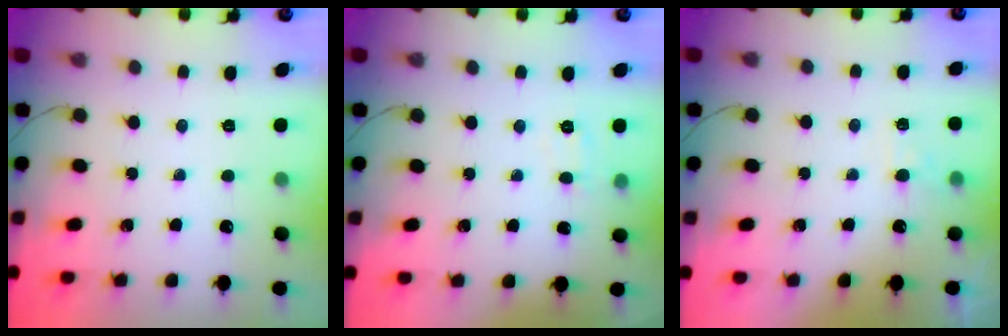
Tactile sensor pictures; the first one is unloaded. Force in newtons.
{"total": 5.8, "press": 5.6, "slide": 1.4}
{"total": 3.7, "press": 3.4, "slide": 1.5}